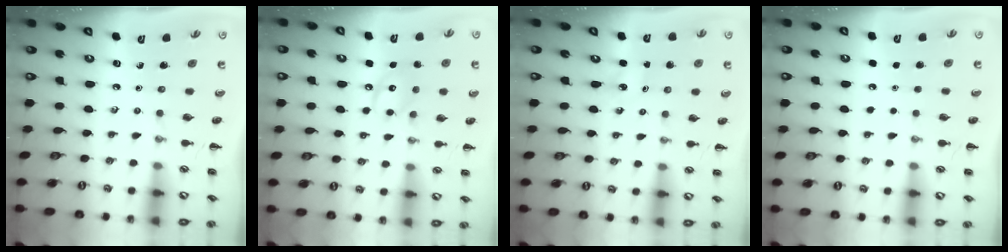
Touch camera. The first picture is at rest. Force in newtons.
{"total": 9.3, "press": 9.3, "slide": 0.9}
{"total": 2.2, "press": 2.2, "slide": 0.3}
{"total": 1.8, "press": 1.8, "slide": 0.1}